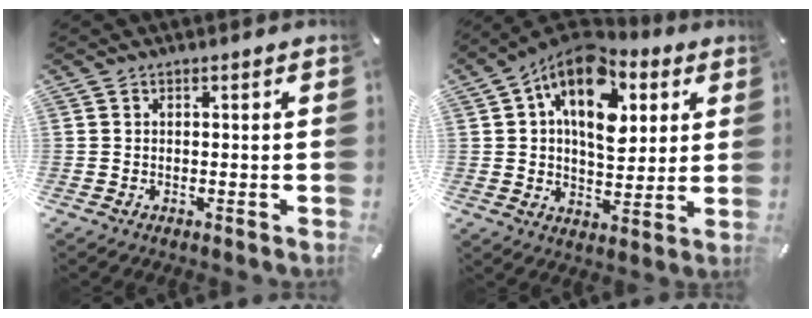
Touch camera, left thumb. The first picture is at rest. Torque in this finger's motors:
{"motor_torque": [2.25, 2.76, 2.22, -0.55, 0.21]}